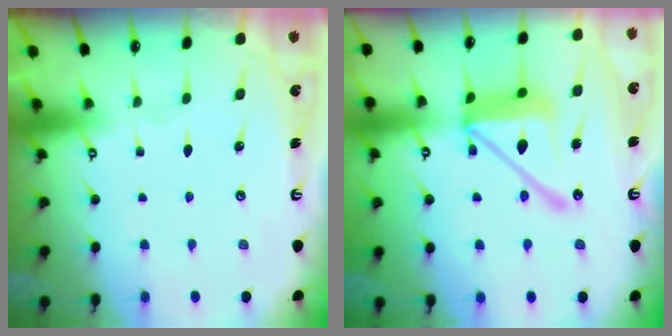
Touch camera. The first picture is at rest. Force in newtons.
{"total": 16.8, "press": 16.7, "slide": 1.9}